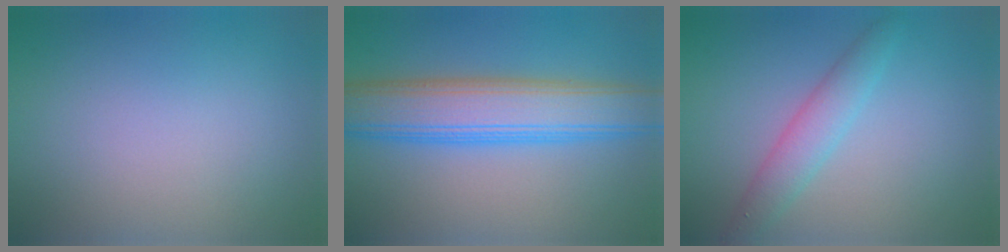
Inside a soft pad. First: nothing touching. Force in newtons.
{"total": 7.7, "press": 7.7, "slide": 0.3}
{"total": 2.9, "press": 2.9, "slide": 0.0}